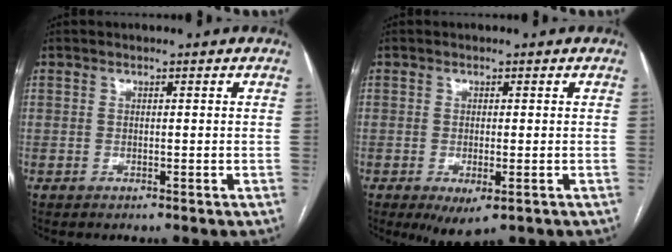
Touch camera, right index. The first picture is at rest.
{"total": 5.2, "force": [-2.9, 0.8, 4.3], "torque": [-0.069, -0.014, -0.041]}